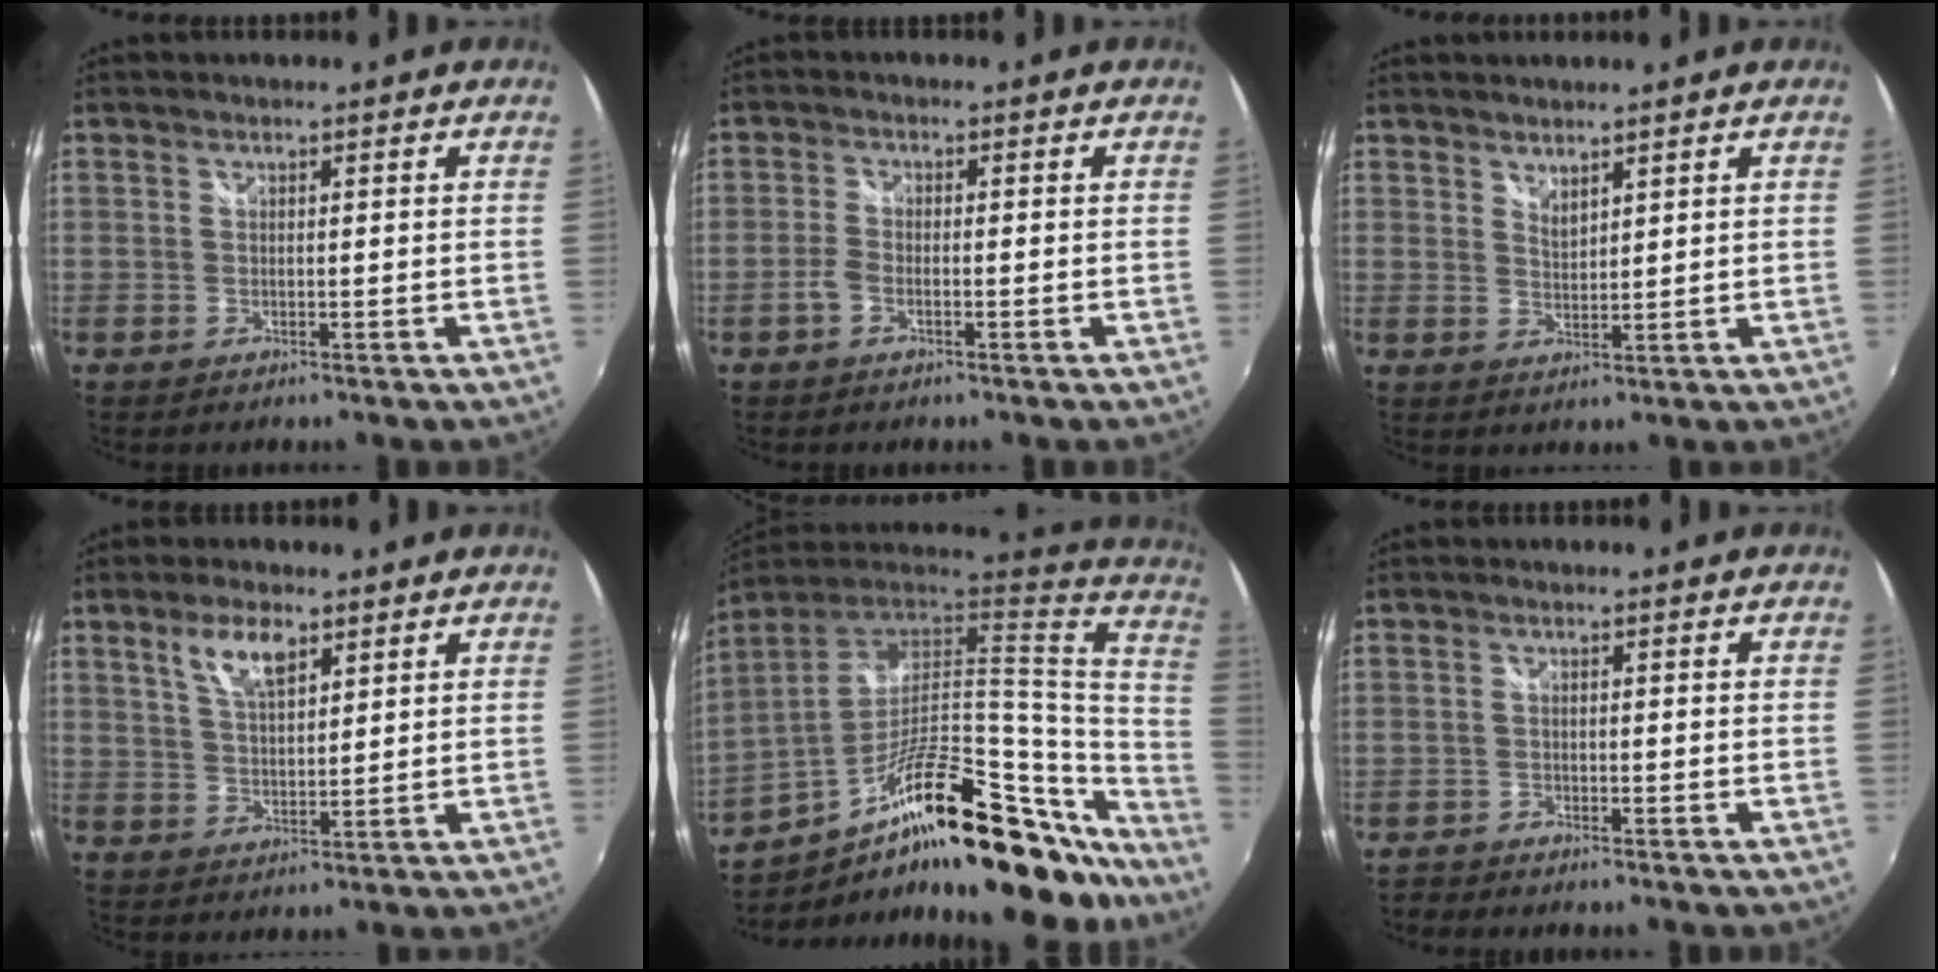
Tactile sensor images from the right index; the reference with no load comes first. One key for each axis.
{"total": 2.5, "fx": -1.4, "fy": 1.1, "fz": 1.8, "tx": -0.051, "ty": 0.004, "tz": -0.032}
{"total": 2.3, "fx": 2.1, "fy": 0.7, "fz": 0.7, "tx": -0.010, "ty": 0.001, "tz": 0.037}
{"total": 6.1, "fx": 3.5, "fy": 2.4, "fz": 4.4, "tx": -0.082, "ty": 0.008, "tz": 0.067}
{"total": 35.6, "fx": -21.1, "fy": 12.6, "fz": 25.7, "tx": -0.383, "ty": 0.000, "tz": -0.319}
{"total": 2.4, "fx": -2.3, "fy": 0.6, "fz": 0.2, "tx": -0.013, "ty": -0.008, "tz": -0.047}